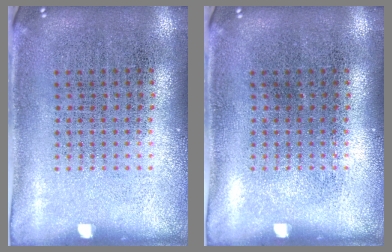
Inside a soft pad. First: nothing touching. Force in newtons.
{"total": 0.0}